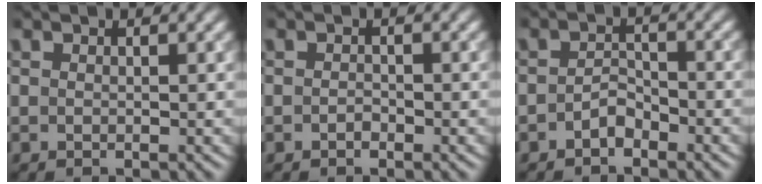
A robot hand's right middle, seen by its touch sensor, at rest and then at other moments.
{"total": 0.6, "force": [-0.4, 0.4, 0.3], "torque": [-0.006, -0.001, -0.007]}
{"total": 1.6, "force": [-1.1, 0.8, 0.8], "torque": [-0.016, 0.007, -0.023]}